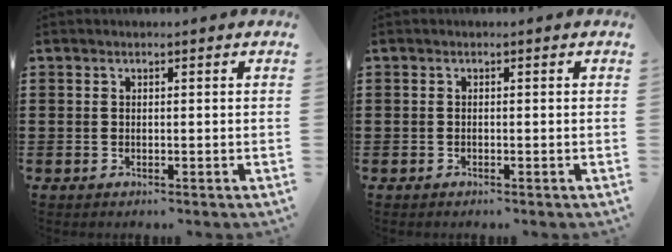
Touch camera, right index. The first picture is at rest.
{"total": 0.0}